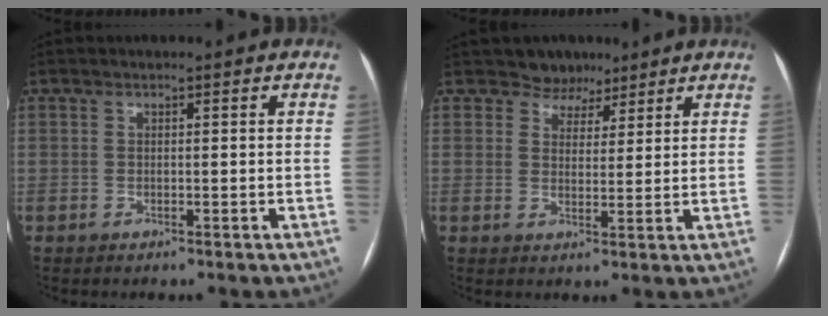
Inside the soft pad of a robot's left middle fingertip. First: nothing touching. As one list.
[{"total": 4.3, "force": [3.3, 2.6, -0.1], "torque": [0.010, 0.001, 0.049]}]